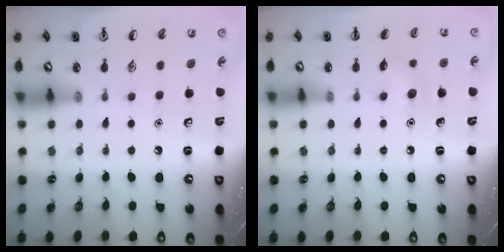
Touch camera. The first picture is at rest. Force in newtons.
{"total": 5.2, "press": 5.0, "slide": 1.6}